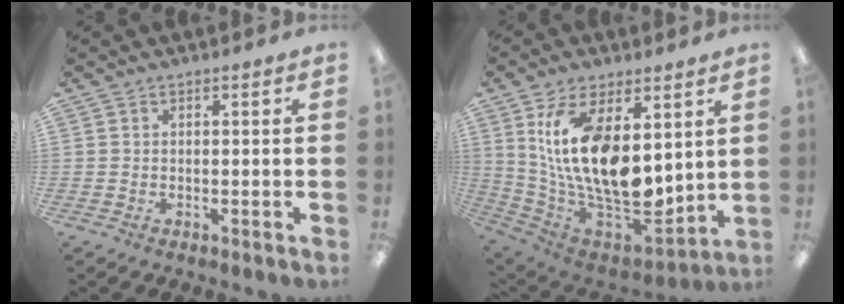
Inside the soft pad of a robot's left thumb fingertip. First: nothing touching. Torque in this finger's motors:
{"motor_torque": [0.37, 0.87, 1.30, -1.47, 0.40]}